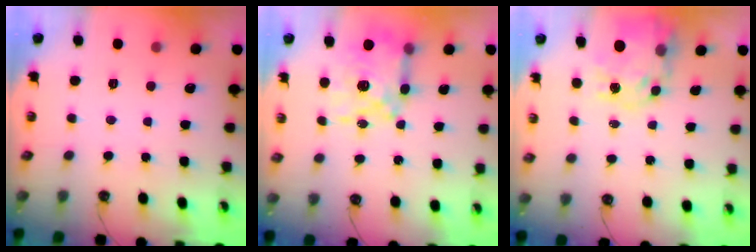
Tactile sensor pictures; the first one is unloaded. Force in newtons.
{"total": 12.2, "press": 12.2, "slide": 1.2}
{"total": 10.1, "press": 10.0, "slide": 0.9}